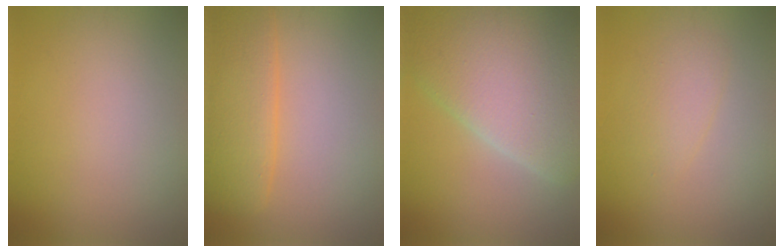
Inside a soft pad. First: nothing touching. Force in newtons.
{"total": 5.5, "press": 5.5, "slide": 0.2}
{"total": 11.4, "press": 11.4, "slide": 0.5}
{"total": 1.8, "press": 1.8, "slide": 0.1}